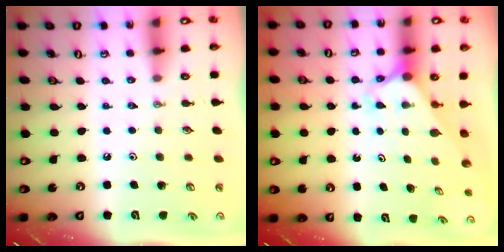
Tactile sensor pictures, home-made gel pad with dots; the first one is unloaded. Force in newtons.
{"total": 2.4, "press": 2.4, "slide": 0.2}